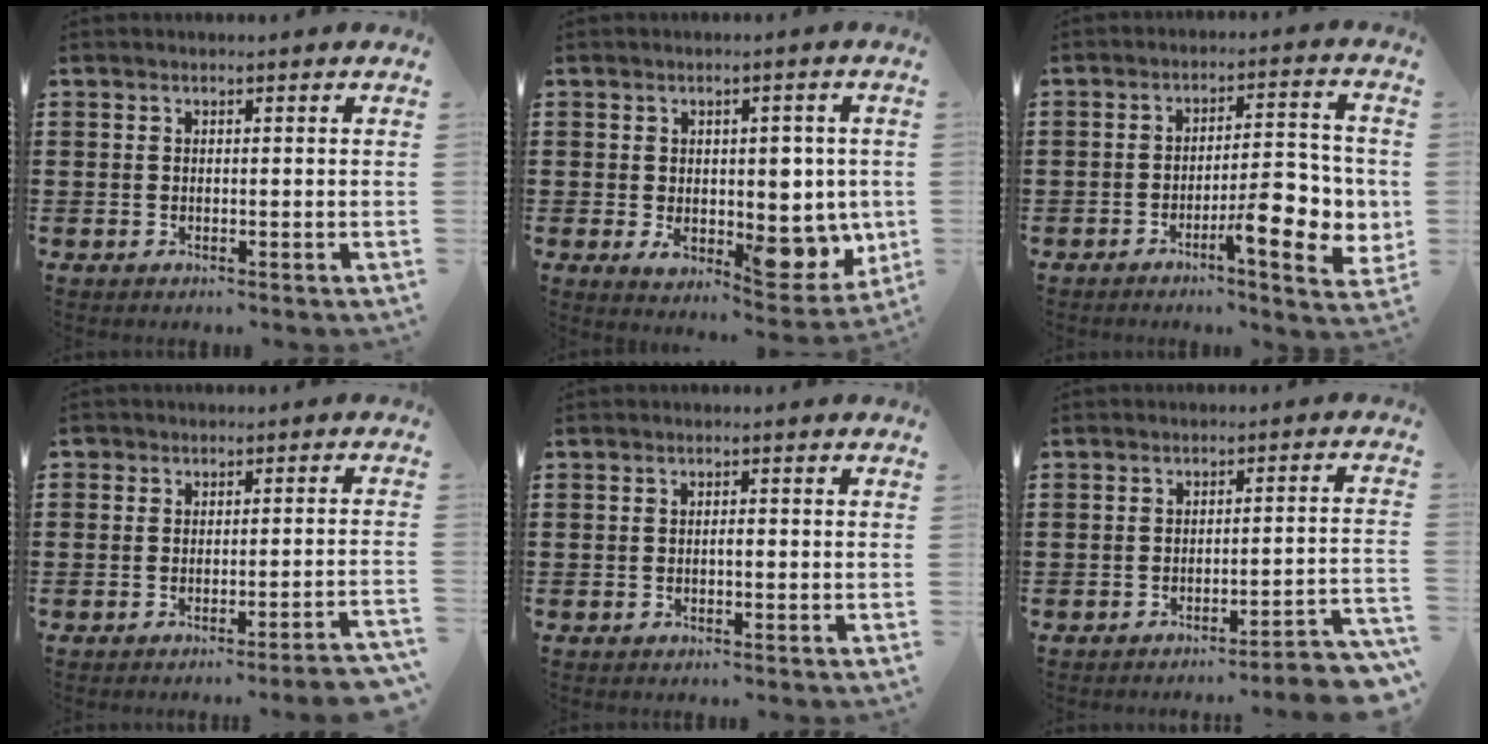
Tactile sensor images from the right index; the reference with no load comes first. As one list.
[{"total": 8.5, "force": [-0.2, 5.4, 6.6], "torque": [-0.062, -0.012, 0.000]}, {"total": 9.1, "force": [-2.8, 2.8, 8.2], "torque": [-0.107, -0.007, -0.048]}, {"total": 2.4, "force": [-2.3, -0.1, 0.6], "torque": [-0.013, 0.000, -0.049]}, {"total": 0.8, "force": [-0.3, 0.2, 0.8], "torque": [-0.016, -0.004, -0.004]}, {"total": 3.5, "force": [-3.1, -0.4, 1.6], "torque": [-0.029, -0.013, -0.065]}]